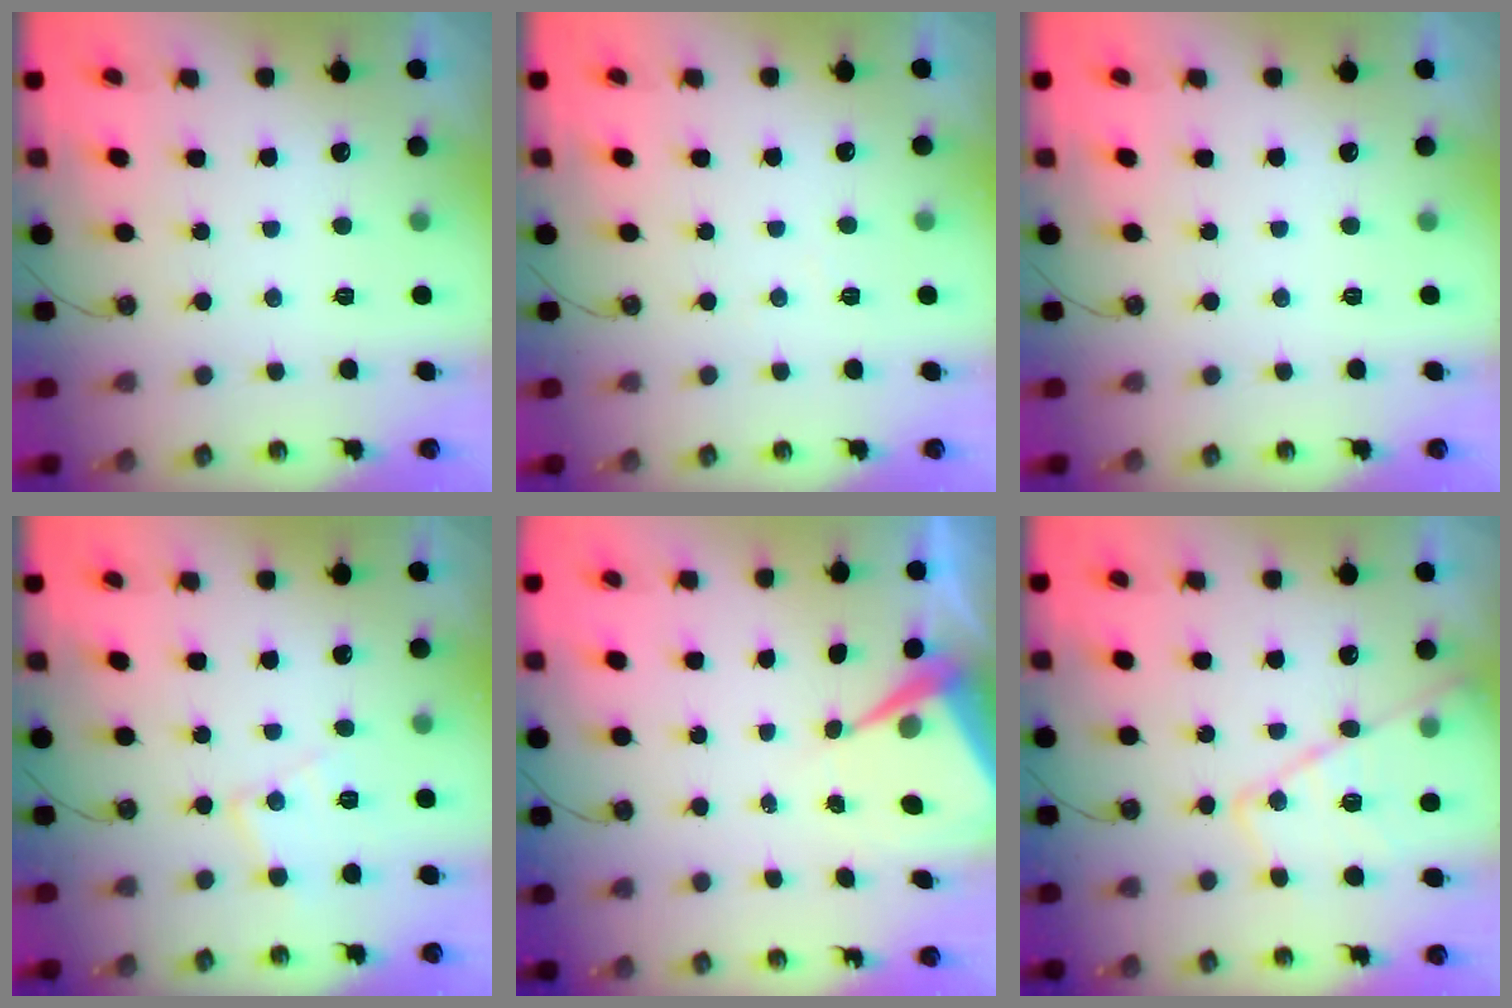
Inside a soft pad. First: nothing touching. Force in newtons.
{"total": 4.1, "press": 4.0, "slide": 0.7}
{"total": 0.0}
{"total": 10.0, "press": 10.0, "slide": 0.7}
{"total": 7.1, "press": 7.0, "slide": 0.5}
{"total": 15.5, "press": 15.4, "slide": 1.2}